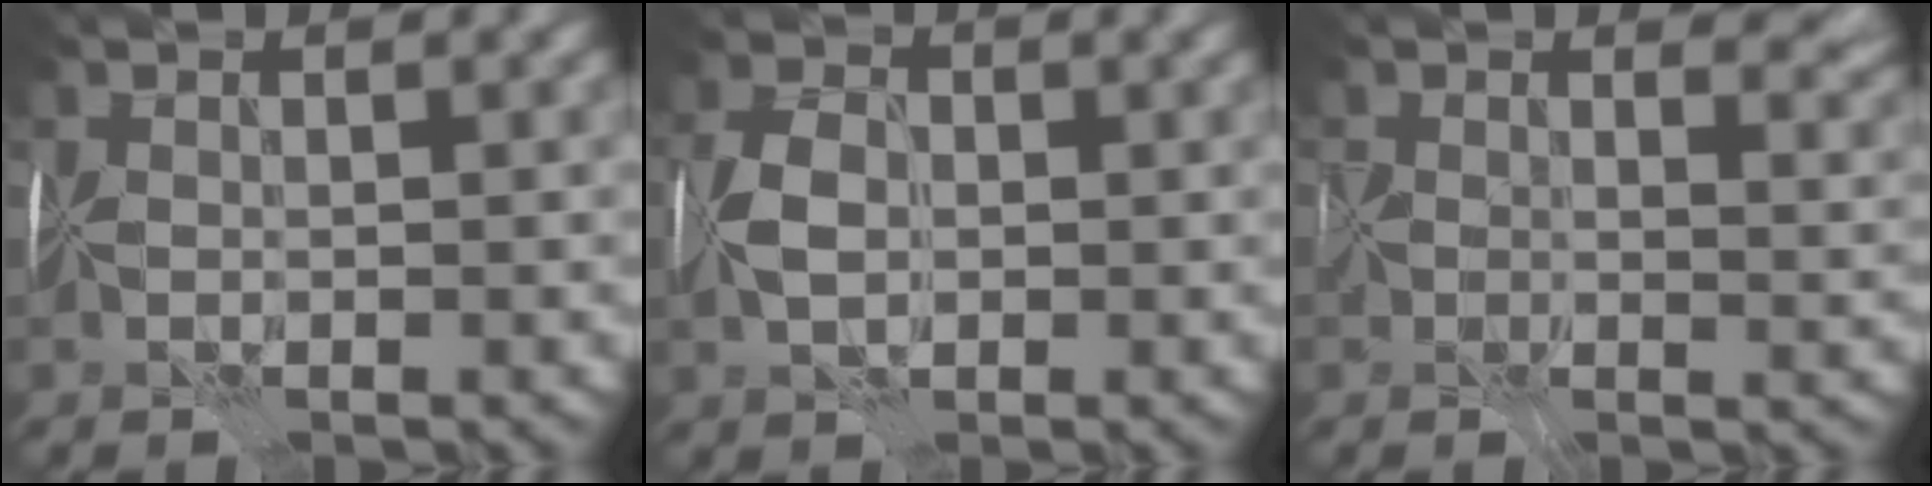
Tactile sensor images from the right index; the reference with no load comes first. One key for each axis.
{"total": 2.1, "fx": -0.8, "fy": 1.3, "fz": 1.4, "tx": -0.034, "ty": -0.005, "tz": -0.018}
{"total": 3.2, "fx": 1.9, "fy": 1.6, "fz": 2.0, "tx": -0.031, "ty": -0.021, "tz": 0.039}